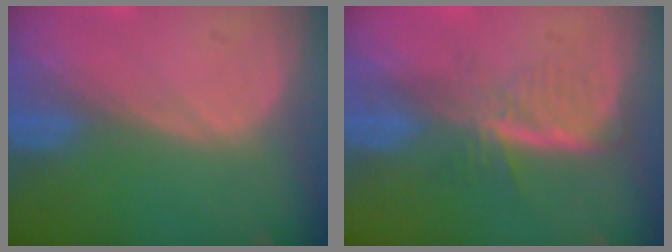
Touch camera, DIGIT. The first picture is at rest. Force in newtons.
{"total": 6.0, "press": 5.2, "slide": 3.0}